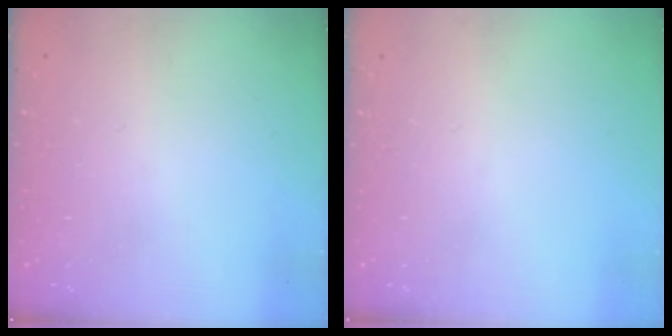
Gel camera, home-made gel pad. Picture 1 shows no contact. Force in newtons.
{"total": 0.0}